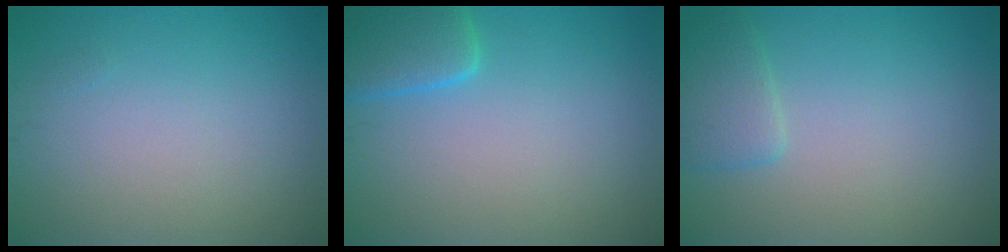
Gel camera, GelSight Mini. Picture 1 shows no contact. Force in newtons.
{"total": 3.9, "press": 3.9, "slide": 0.4}
{"total": 2.2, "press": 2.1, "slide": 0.2}